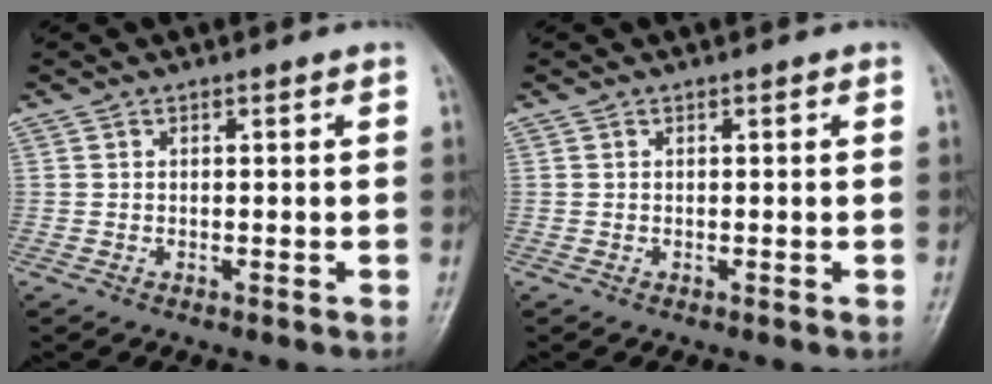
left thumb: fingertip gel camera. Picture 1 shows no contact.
{"total": 0.0}